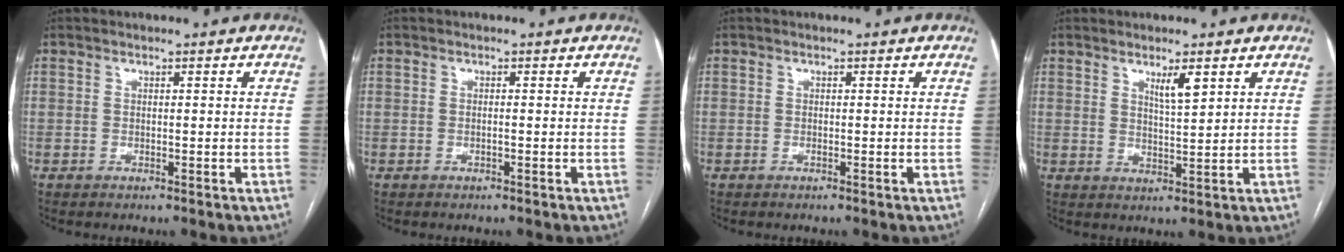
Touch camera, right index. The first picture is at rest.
{"total": 0.6, "force": [-0.2, 0.0, 0.6], "torque": [-0.011, 0.000, -0.002]}
{"total": 0.0}
{"total": 3.5, "force": [2.1, 0.3, 2.8], "torque": [-0.050, -0.006, 0.040]}